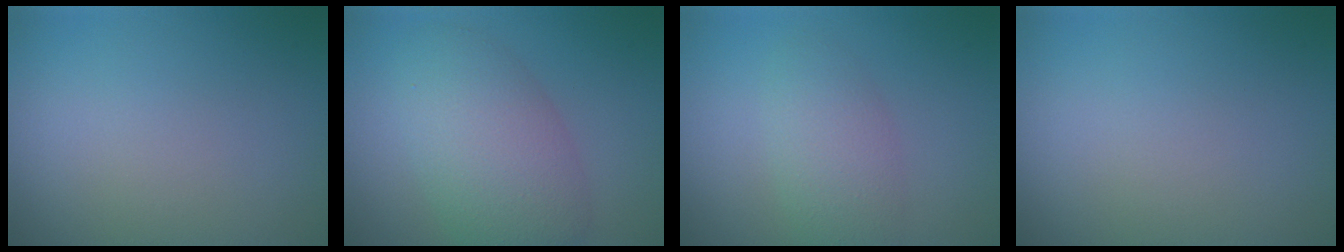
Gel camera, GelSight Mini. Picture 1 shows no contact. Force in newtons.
{"total": 5.8, "press": 5.8, "slide": 0.4}
{"total": 2.8, "press": 2.8, "slide": 0.2}
{"total": 0.0}